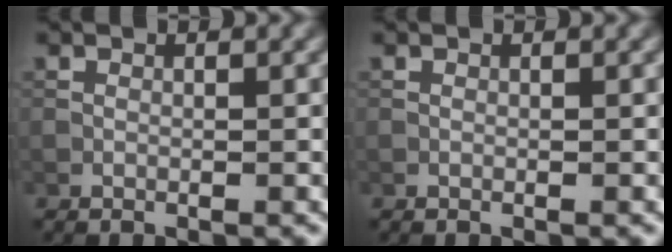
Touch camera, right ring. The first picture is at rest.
{"total": 0.0}